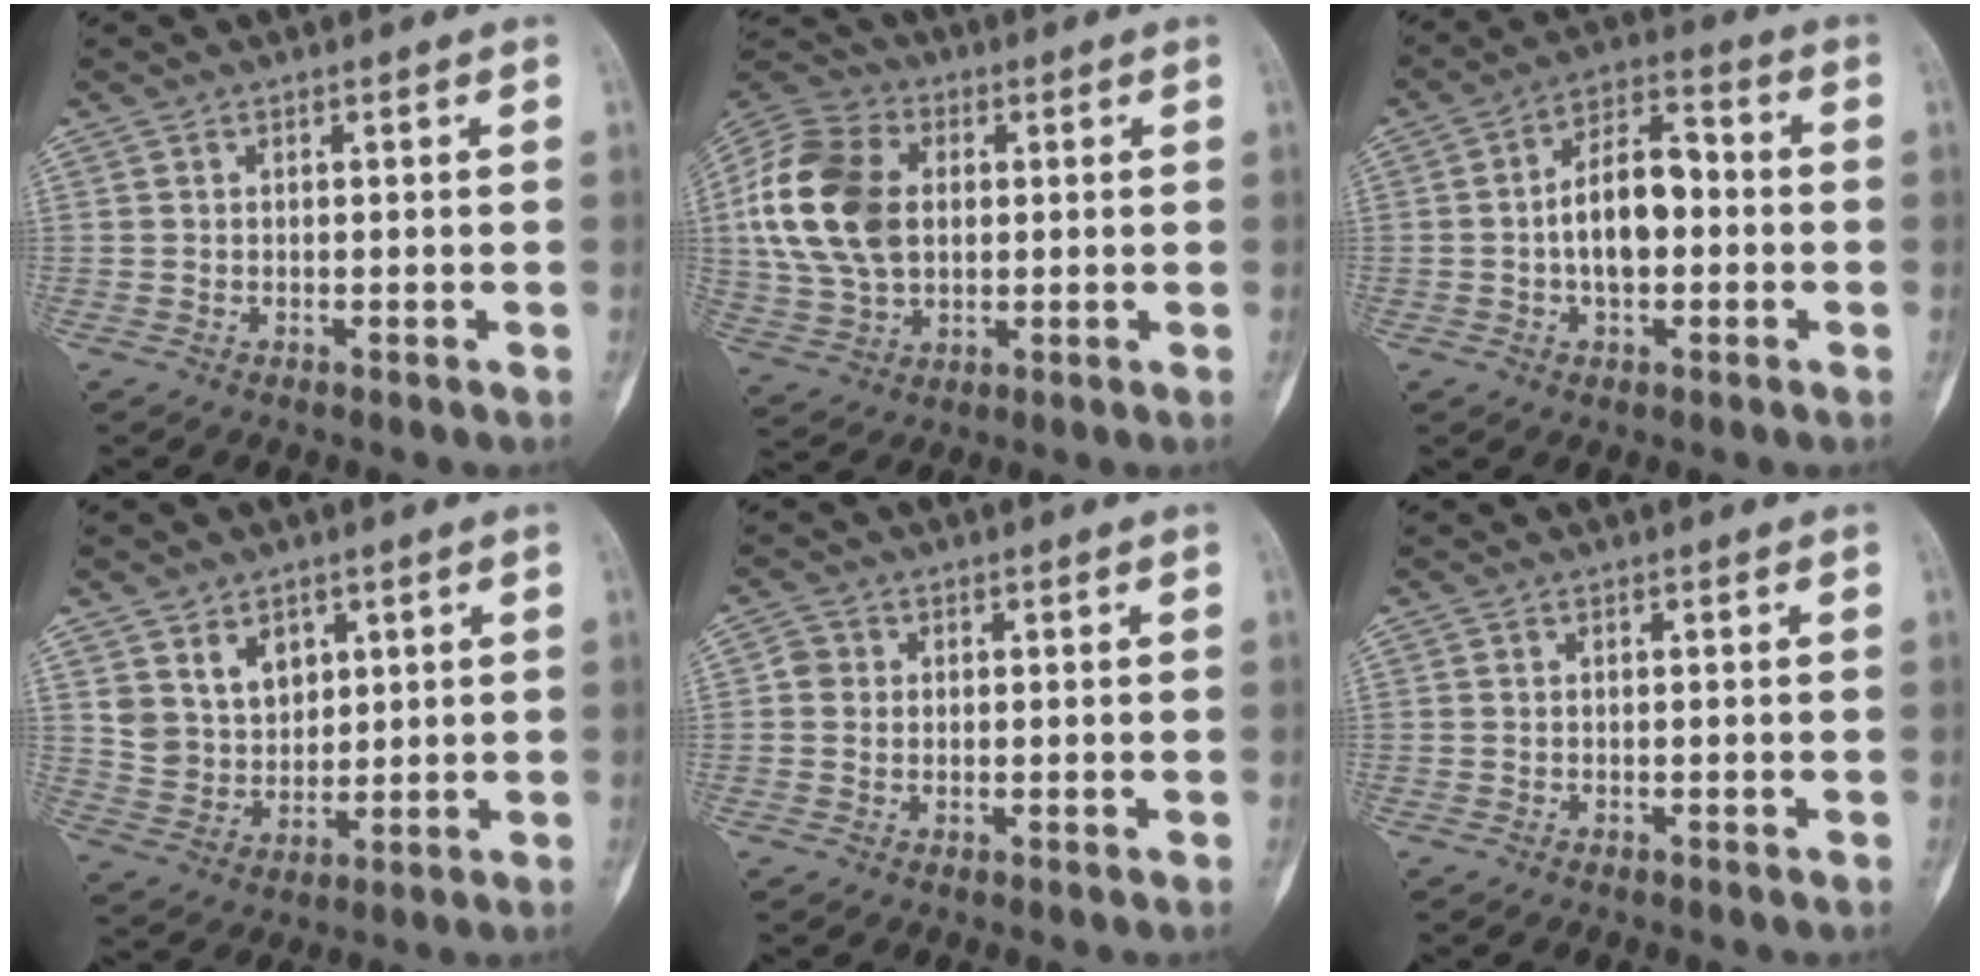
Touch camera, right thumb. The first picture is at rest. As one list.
[{"total": 18.7, "force": [2.5, 13.0, 13.2], "torque": [-0.255, 0.008, 0.045]}, {"total": 11.2, "force": [-0.7, 6.4, 9.2], "torque": [-0.136, 0.033, -0.020]}, {"total": 8.5, "force": [4.1, 6.4, 4.0], "torque": [-0.036, -0.030, 0.086]}, {"total": 2.3, "force": [0.4, 2.1, 0.7], "torque": [0.002, 0.002, 0.002]}, {"total": 0.0}]